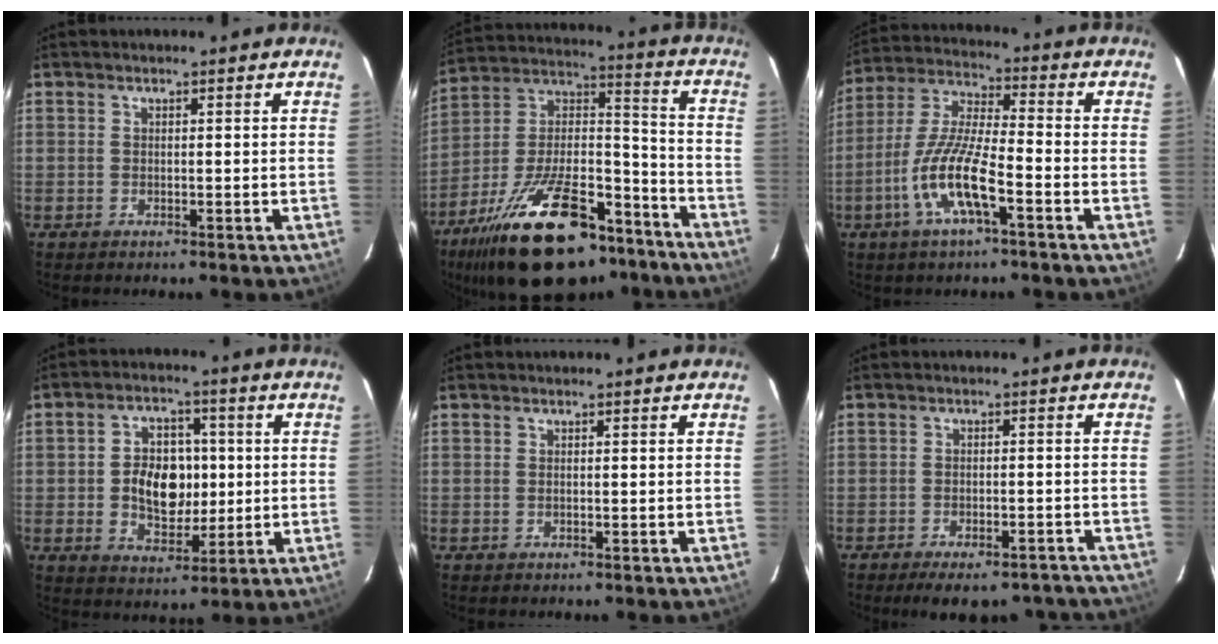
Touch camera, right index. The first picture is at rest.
{"total": 29.5, "force": [-19.8, 12.5, 18.0], "torque": [-0.327, 0.009, -0.301]}
{"total": 12.2, "force": [-5.3, 2.3, 10.8], "torque": [-0.229, -0.004, -0.105]}
{"total": 10.4, "force": [-0.2, 7.4, 7.3], "torque": [-0.136, 0.014, 0.007]}
{"total": 0.0}
{"total": 13.2, "force": [-11.2, 4.6, 5.4], "torque": [-0.105, 0.003, -0.135]}